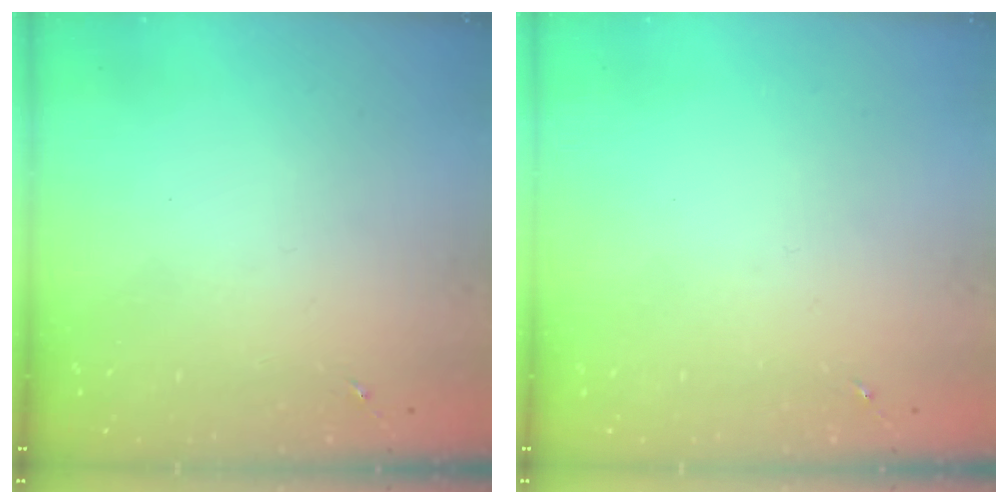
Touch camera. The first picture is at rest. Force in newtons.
{"total": 0.0}